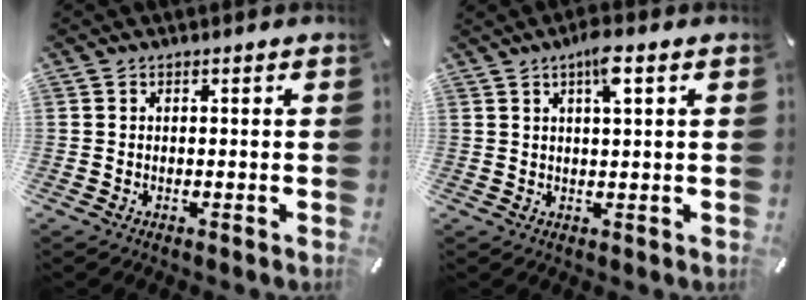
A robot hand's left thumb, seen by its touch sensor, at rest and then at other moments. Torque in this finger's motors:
{"motor_torque": [0.89, 0.80, 0.78, -0.28, 0.01]}